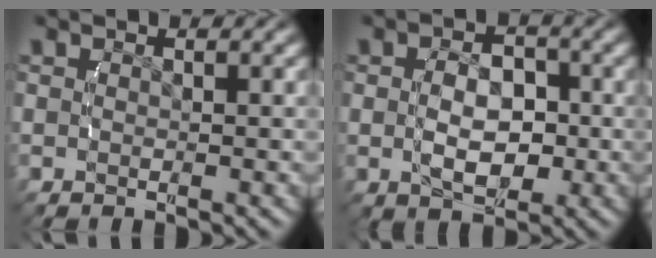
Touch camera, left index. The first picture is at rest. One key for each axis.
{"total": 4.7, "fx": -0.3, "fy": 2.9, "fz": 3.7, "tx": -0.053, "ty": -0.004, "tz": -0.003}